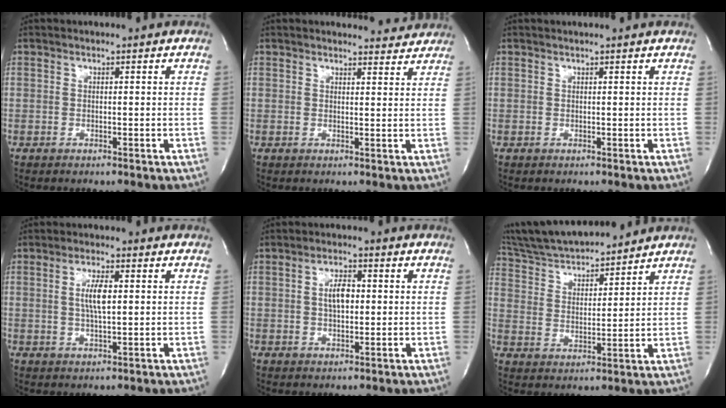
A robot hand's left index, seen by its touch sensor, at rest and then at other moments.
{"total": 4.4, "force": [4.4, 0.7, 0.1], "torque": [-0.001, -0.007, 0.040]}
{"total": 2.4, "force": [2.3, -0.1, 0.8], "torque": [-0.015, 0.015, 0.026]}
{"total": 4.5, "force": [0.6, 0.9, 4.4], "torque": [-0.089, -0.001, 0.011]}
{"total": 4.2, "force": [0.3, 1.8, 3.7], "torque": [-0.073, 0.003, 0.008]}
{"total": 15.9, "force": [14.7, 2.5, 5.7], "torque": [-0.106, 0.024, 0.254]}